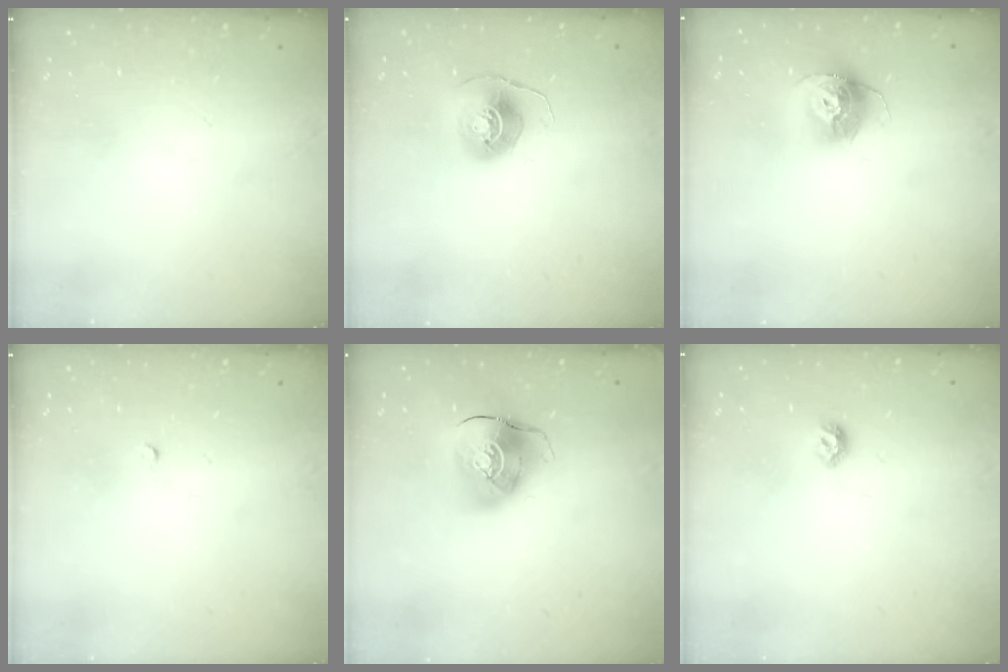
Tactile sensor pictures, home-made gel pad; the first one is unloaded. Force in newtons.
{"total": 6.8, "press": 6.8, "slide": 0.4}
{"total": 13.5, "press": 13.4, "slide": 1.2}
{"total": 2.0, "press": 2.0, "slide": 0.3}
{"total": 10.8, "press": 10.7, "slide": 1.5}
{"total": 5.5, "press": 5.4, "slide": 1.2}